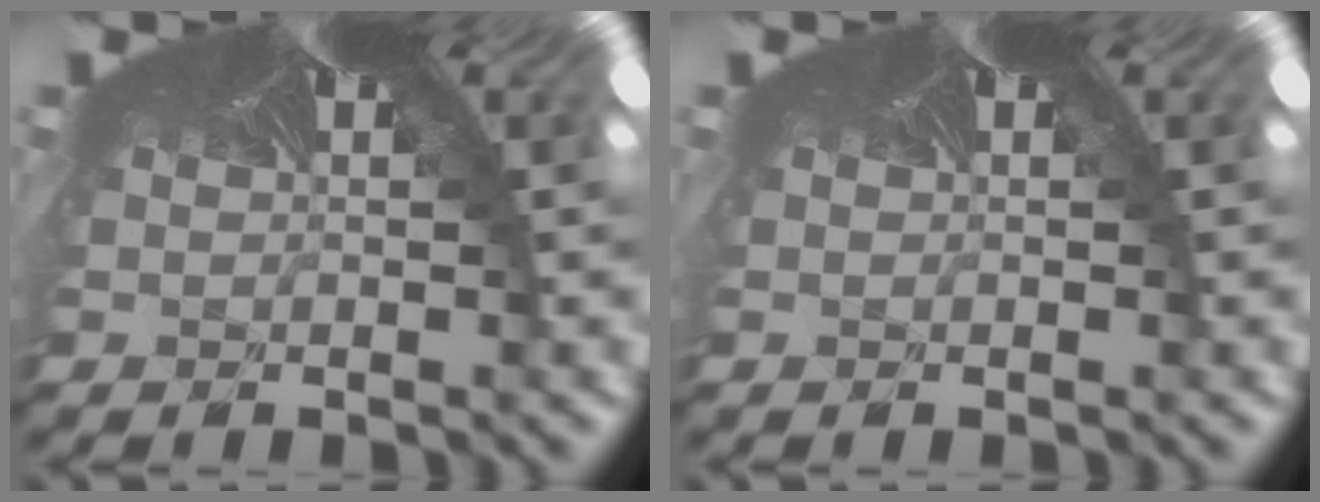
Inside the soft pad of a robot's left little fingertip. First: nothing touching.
{"total": 0.0}